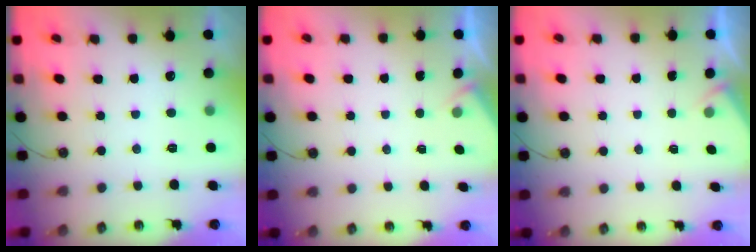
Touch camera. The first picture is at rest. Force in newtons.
{"total": 2.2, "press": 2.2, "slide": 0.4}
{"total": 2.2, "press": 2.2, "slide": 0.4}